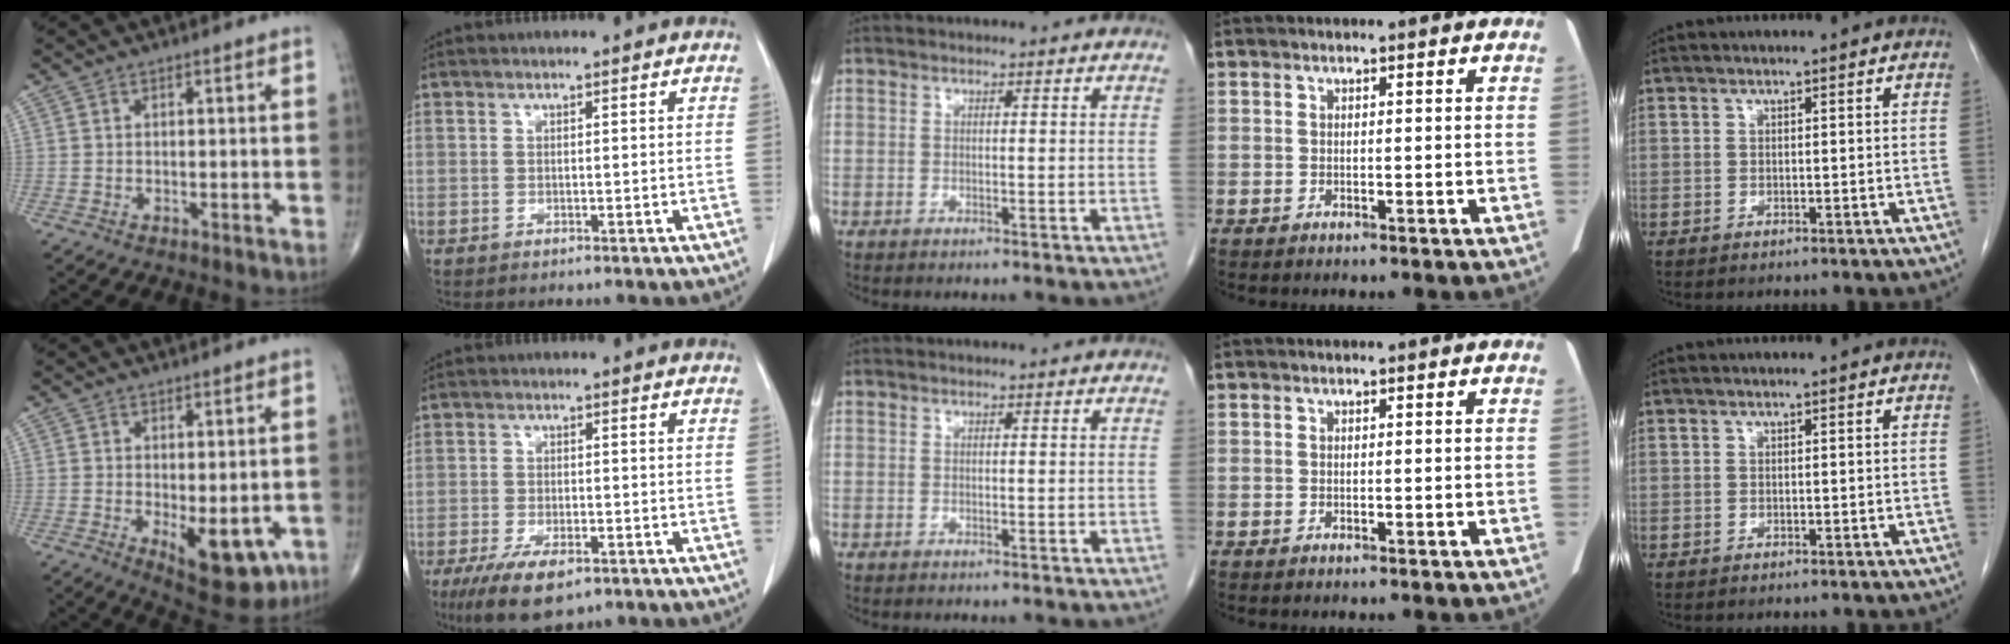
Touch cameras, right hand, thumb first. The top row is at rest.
{"thumb": {"total": 10.4, "force": [-3.1, 5.1, 8.6], "torque": [-0.092, -0.011, -0.031]}, "index": {"total": 8.1, "force": [-5.0, 3.0, 5.6], "torque": [-0.099, -0.014, -0.079]}}